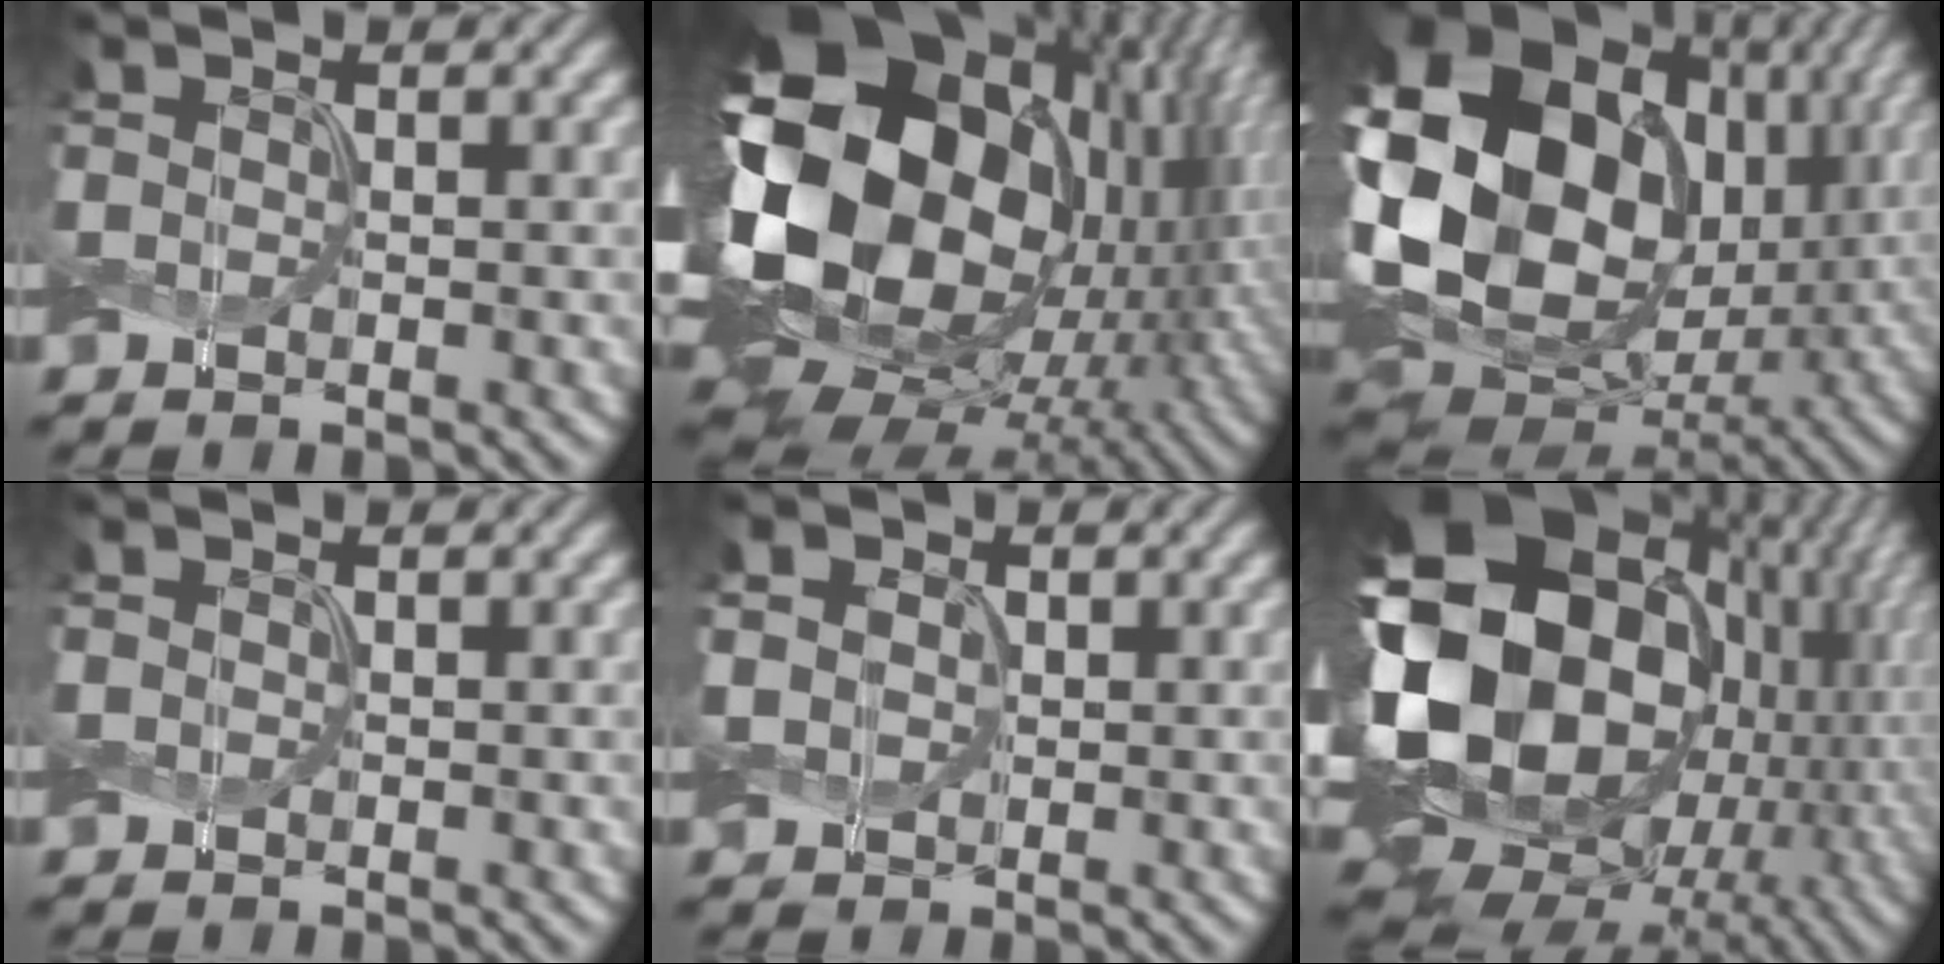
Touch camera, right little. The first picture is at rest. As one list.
[{"total": 22.3, "force": [1.3, 15.3, 16.2], "torque": [-0.324, -0.032, 0.028]}, {"total": 21.6, "force": [3.7, 16.9, 13.0], "torque": [-0.273, -0.003, 0.077]}, {"total": 0.0}, {"total": 1.9, "force": [0.4, 1.7, 0.9], "torque": [-0.023, 0.002, 0.001]}, {"total": 22.5, "force": [0.1, 17.7, 13.9], "torque": [-0.296, -0.028, -0.008]}]